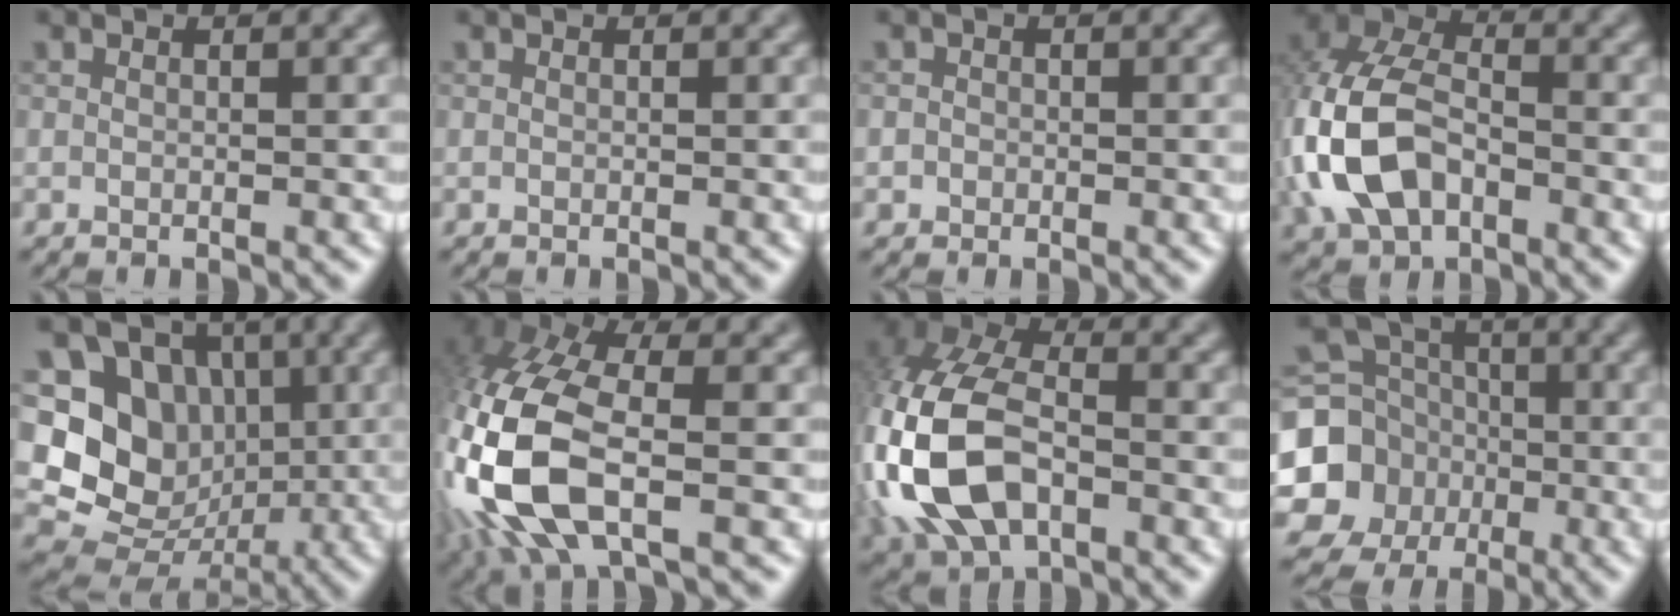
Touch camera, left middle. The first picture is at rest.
{"total": 0.0}
{"total": 0.8, "force": [-0.2, 0.8, 0.0], "torque": [0.006, -0.003, -0.005]}
{"total": 9.4, "force": [-2.1, 6.3, 6.7], "torque": [-0.163, 0.007, -0.056]}
{"total": 13.5, "force": [1.3, 12.2, 5.7], "torque": [-0.129, 0.034, 0.006]}
{"total": 11.8, "force": [-2.3, 6.1, 9.8], "torque": [-0.242, -0.007, -0.051]}
{"total": 11.8, "force": [-2.9, 7.4, 8.7], "torque": [-0.217, -0.001, -0.069]}
{"total": 10.3, "force": [-1.9, 9.5, 3.5], "torque": [-0.091, -0.017, -0.052]}